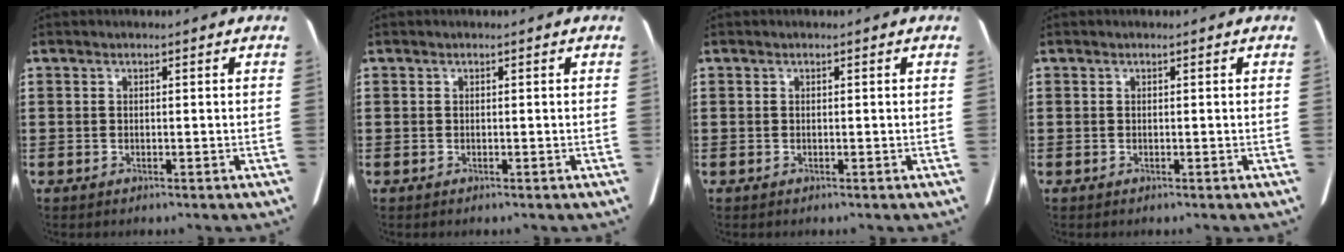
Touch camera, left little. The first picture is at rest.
{"total": 0.0}
{"total": 0.0}
{"total": 0.0}